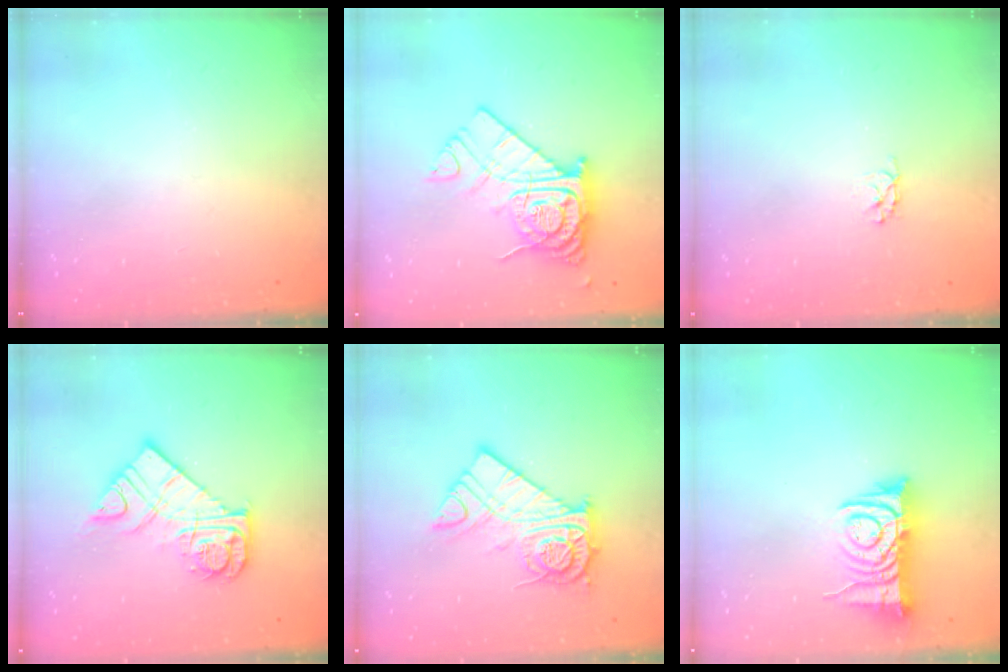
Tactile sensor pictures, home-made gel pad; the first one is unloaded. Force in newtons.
{"total": 15.3, "press": 15.2, "slide": 1.5}
{"total": 2.9, "press": 2.9, "slide": 0.3}
{"total": 13.9, "press": 13.8, "slide": 1.5}
{"total": 14.0, "press": 13.9, "slide": 1.4}
{"total": 10.7, "press": 10.6, "slide": 1.2}